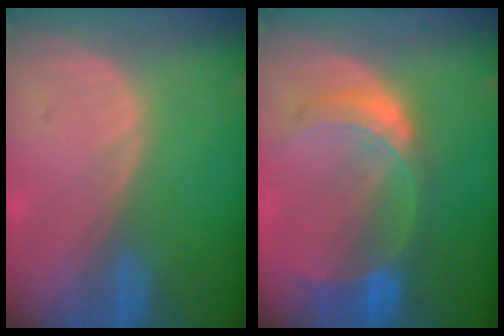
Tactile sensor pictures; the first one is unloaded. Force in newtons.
{"total": 7.5, "press": 6.6, "slide": 3.7}